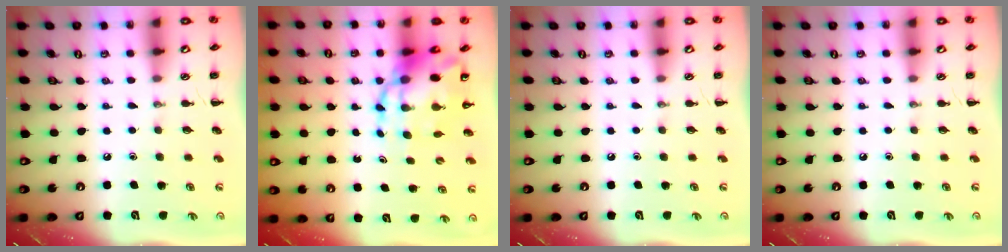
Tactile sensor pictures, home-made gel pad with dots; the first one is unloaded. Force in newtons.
{"total": 10.5, "press": 10.1, "slide": 2.7}
{"total": 0.0}
{"total": 0.0}